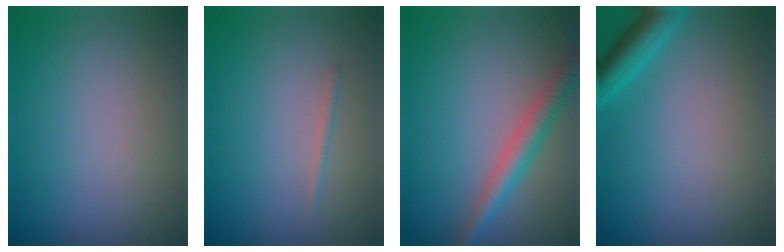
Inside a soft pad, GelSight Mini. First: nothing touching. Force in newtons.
{"total": 0.6, "press": 0.6, "slide": 0.1}
{"total": 3.4, "press": 3.4, "slide": 0.1}
{"total": 2.9, "press": 2.9, "slide": 0.2}